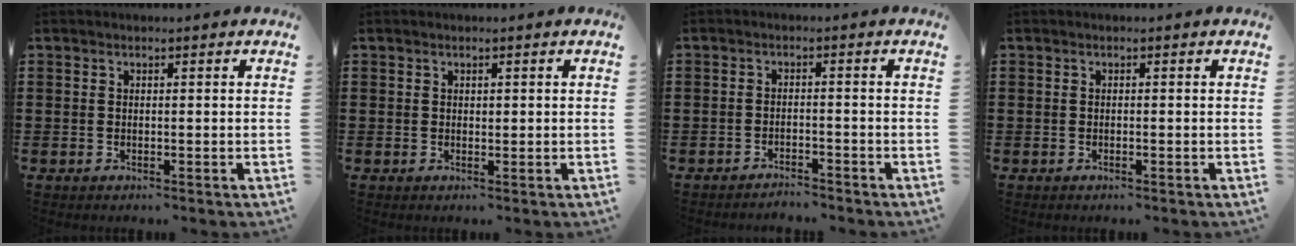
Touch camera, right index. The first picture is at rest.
{"total": 0.6, "force": [0.3, 0.5, 0.3], "torque": [-0.005, 0.004, 0.005]}
{"total": 2.0, "force": [-2.0, 0.0, 0.1], "torque": [-0.008, 0.002, -0.043]}
{"total": 0.0}